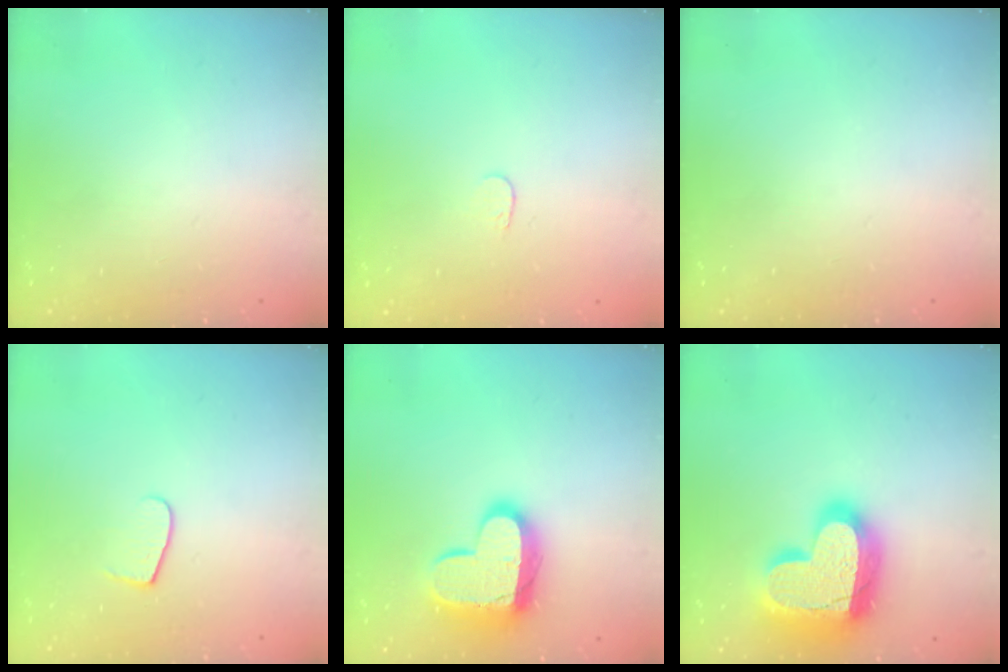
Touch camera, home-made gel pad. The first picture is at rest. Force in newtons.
{"total": 3.7, "press": 3.6, "slide": 0.3}
{"total": 0.0}
{"total": 5.5, "press": 5.5, "slide": 0.5}
{"total": 16.7, "press": 16.6, "slide": 1.3}
{"total": 26.4, "press": 26.3, "slide": 2.0}